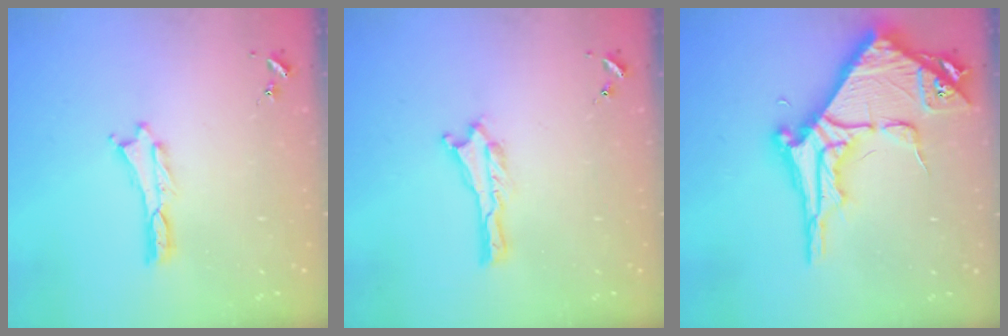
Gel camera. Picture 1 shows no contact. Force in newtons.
{"total": 0.0}
{"total": 11.0, "press": 10.9, "slide": 1.2}